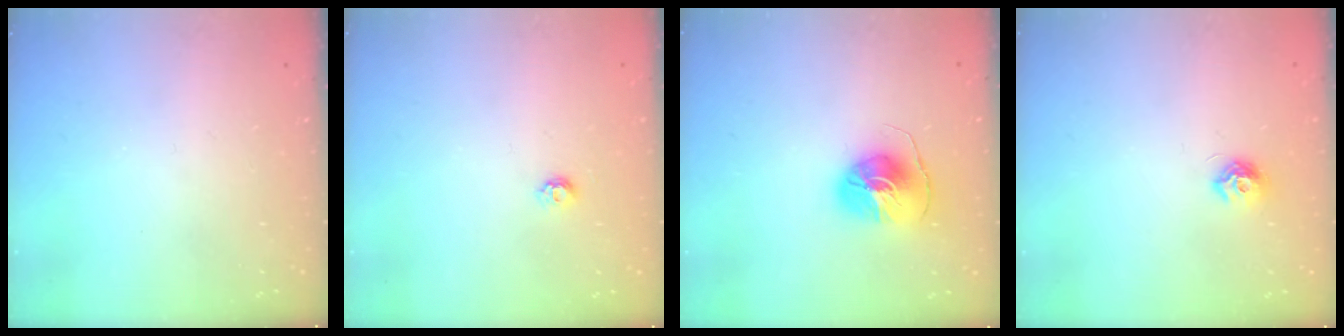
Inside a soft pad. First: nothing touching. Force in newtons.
{"total": 4.3, "press": 4.2, "slide": 0.5}
{"total": 8.4, "press": 8.4, "slide": 0.2}
{"total": 7.5, "press": 7.5, "slide": 0.6}